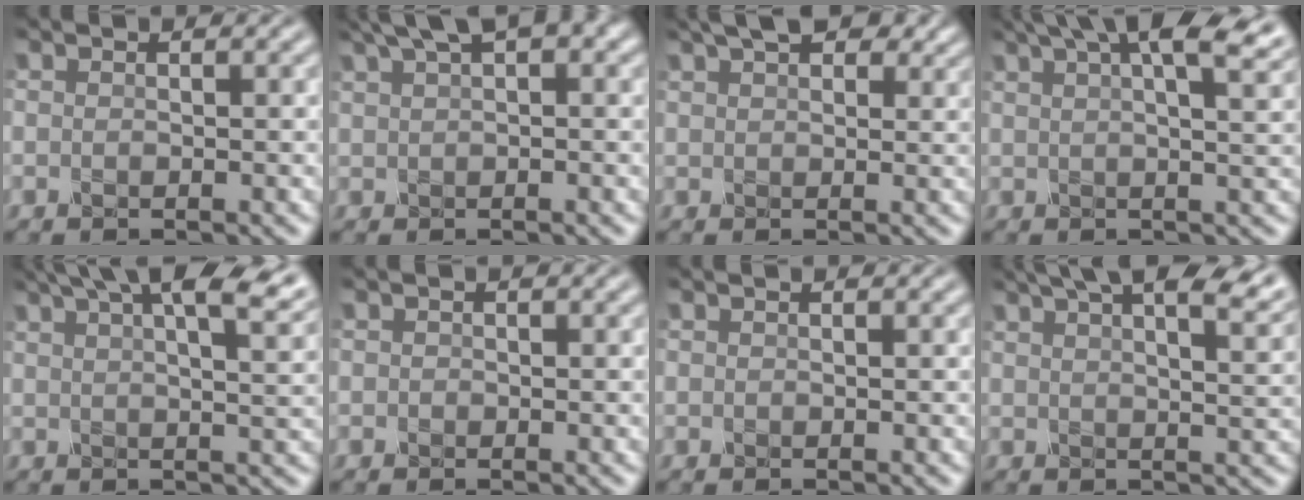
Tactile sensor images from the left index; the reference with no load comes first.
{"total": 3.5, "force": [2.2, 0.3, 2.7], "torque": [-0.032, 0.012, 0.040]}
{"total": 4.3, "force": [3.0, 1.5, 2.6], "torque": [-0.034, 0.021, 0.038]}
{"total": 9.1, "force": [5.3, 2.4, 7.0], "torque": [-0.064, 0.042, 0.057]}
{"total": 10.1, "force": [6.2, 2.8, 7.5], "torque": [-0.074, 0.047, 0.069]}
{"total": 0.8, "force": [-0.2, -0.3, -0.7], "torque": [0.002, -0.002, 0.005]}
{"total": 0.5, "force": [0.0, -0.2, -0.5], "torque": [0.007, -0.001, 0.003]}
{"total": 11.1, "force": [7.1, 3.6, 7.6], "torque": [-0.077, 0.053, 0.080]}